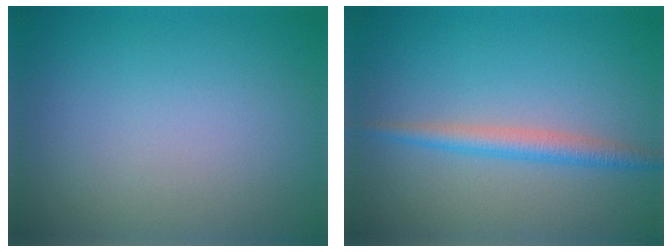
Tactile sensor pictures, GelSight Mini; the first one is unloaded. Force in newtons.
{"total": 2.3, "press": 2.3, "slide": 0.1}